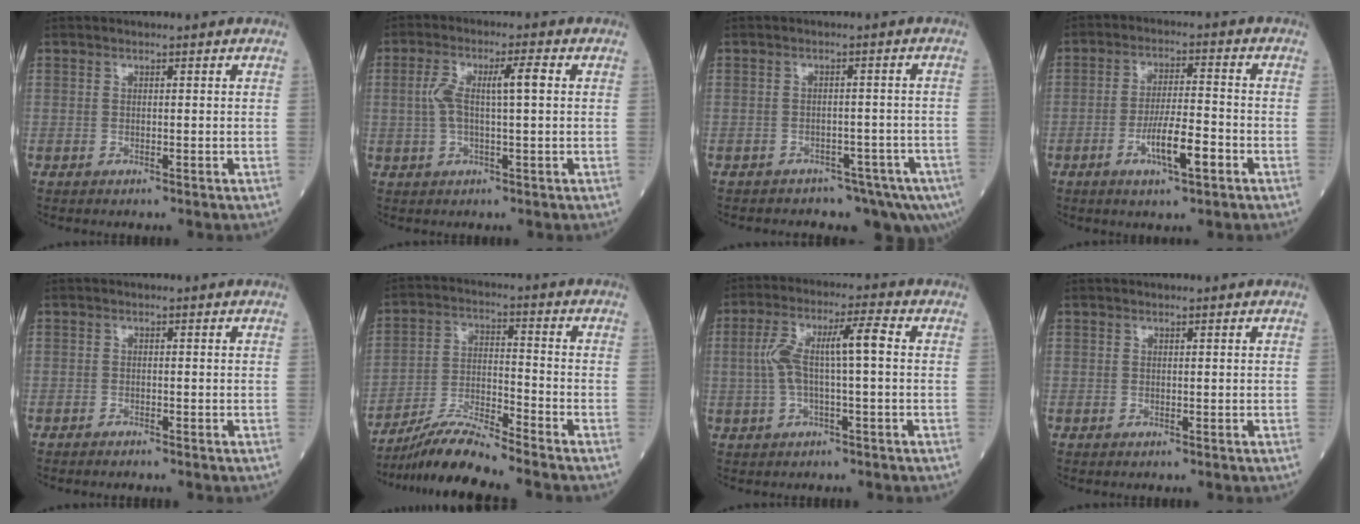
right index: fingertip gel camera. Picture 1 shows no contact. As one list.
[{"total": 6.3, "force": [0.7, 1.0, 6.2], "torque": [-0.132, 0.022, 0.013]}, {"total": 8.7, "force": [-7.0, 4.2, 3.1], "torque": [-0.022, 0.021, -0.086]}, {"total": 7.5, "force": [-3.2, 1.1, 6.6], "torque": [-0.119, -0.001, -0.056]}, {"total": 0.9, "force": [-0.9, 0.0, 0.2], "torque": [-0.008, -0.001, -0.015]}, {"total": 8.9, "force": [-8.2, -1.0, 3.4], "torque": [-0.070, -0.012, -0.155]}, {"total": 8.3, "force": [0.4, 1.3, 8.1], "torque": [-0.168, 0.032, 0.005]}, {"total": 0.0}]